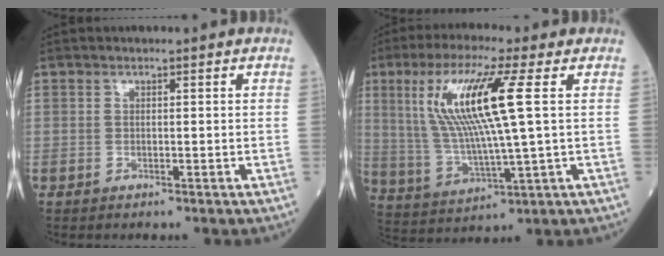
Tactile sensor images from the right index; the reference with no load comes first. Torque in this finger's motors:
{"motor_torque": [0.56, 0.22, 0.62, 0.21]}